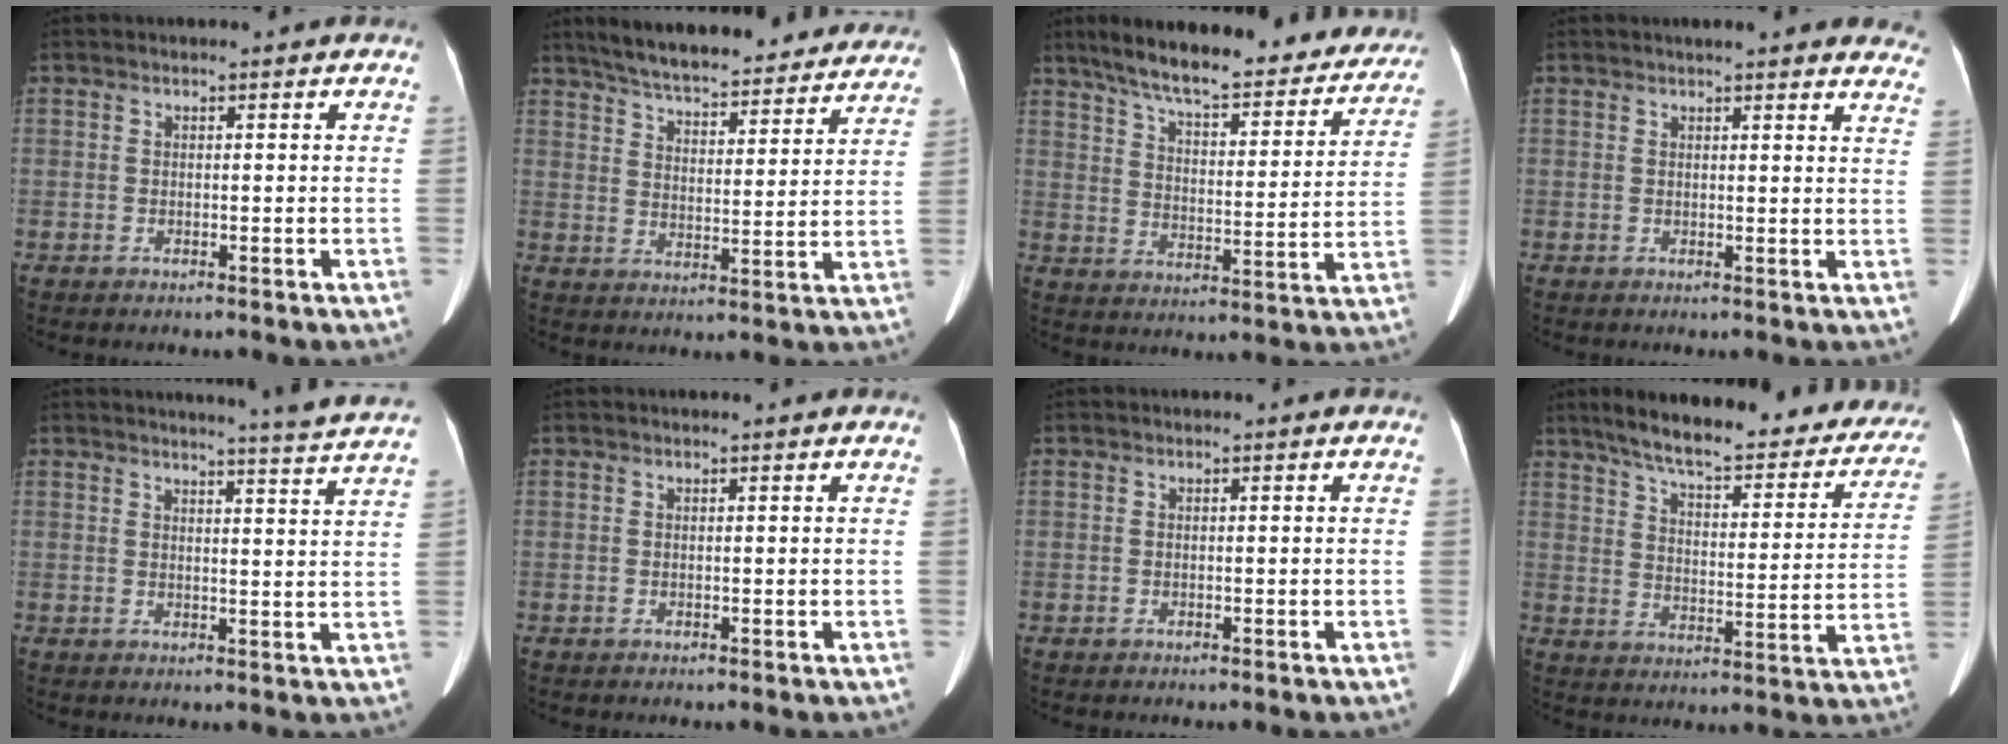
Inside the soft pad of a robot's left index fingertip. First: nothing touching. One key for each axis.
{"total": 25.9, "fx": 23.2, "fy": 5.6, "fz": 10.0, "tx": -0.155, "ty": -0.006, "tz": 0.299}
{"total": 26.2, "fx": 22.2, "fy": 6.1, "fz": 12.5, "tx": -0.183, "ty": -0.007, "tz": 0.287}
{"total": 14.6, "fx": 13.3, "fy": 2.7, "fz": 5.4, "tx": -0.037, "ty": -0.006, "tz": 0.134}
{"total": 10.0, "fx": 9.4, "fy": -2.0, "fz": 2.7, "tx": -0.039, "ty": -0.044, "tz": 0.096}
{"total": 0.0}
{"total": 0.0}
{"total": 26.9, "fx": 22.5, "fy": 6.5, "fz": 13.2, "tx": -0.182, "ty": -0.014, "tz": 0.280}